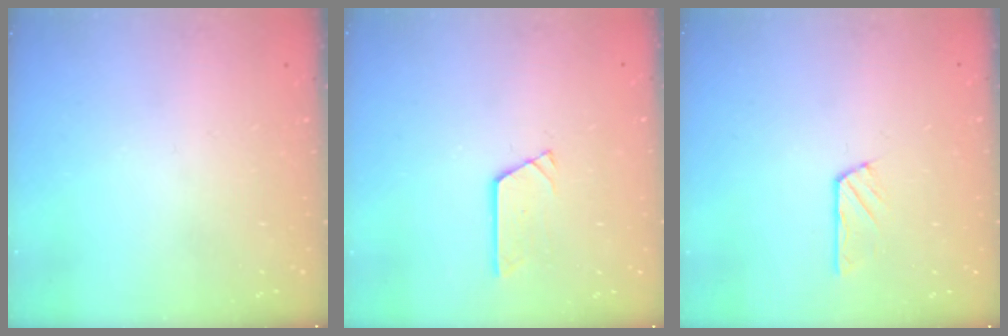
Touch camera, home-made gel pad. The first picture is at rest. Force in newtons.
{"total": 3.0, "press": 3.0, "slide": 0.2}
{"total": 2.9, "press": 2.8, "slide": 0.4}